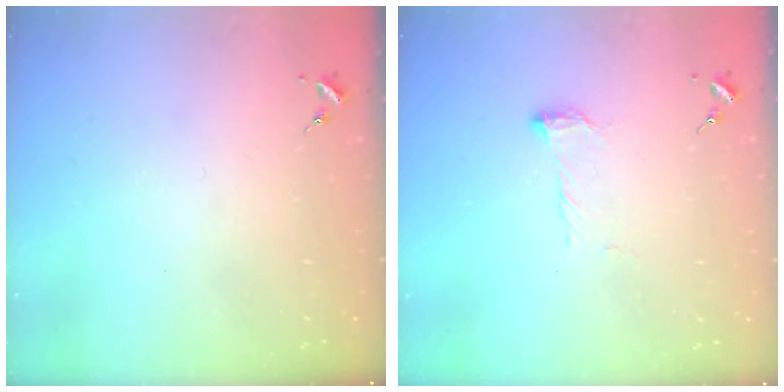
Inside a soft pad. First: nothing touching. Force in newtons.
{"total": 7.6, "press": 7.5, "slide": 0.8}